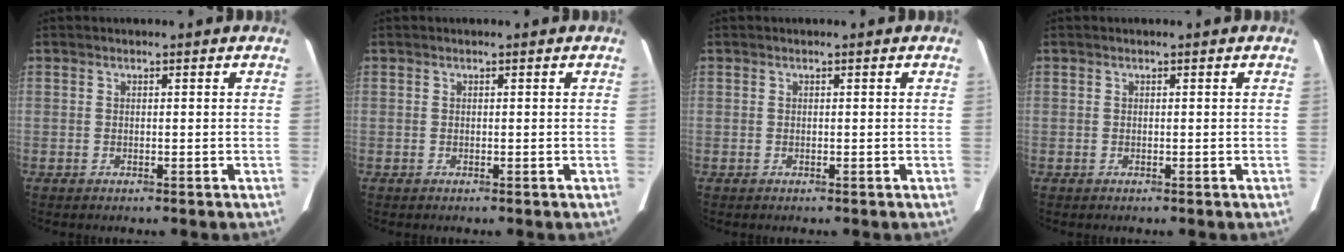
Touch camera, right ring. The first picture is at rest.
{"total": 0.0}
{"total": 0.0}
{"total": 0.0}